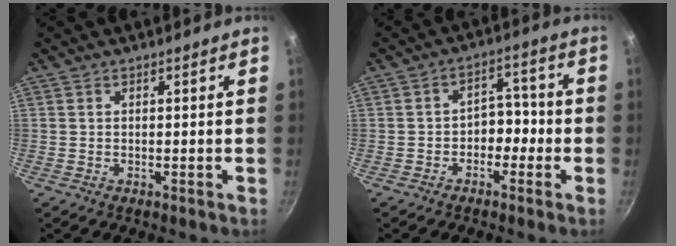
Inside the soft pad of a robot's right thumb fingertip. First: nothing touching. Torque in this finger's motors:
{"motor_torque": [-0.12, 0.23, -0.12, -0.08, 0.01]}